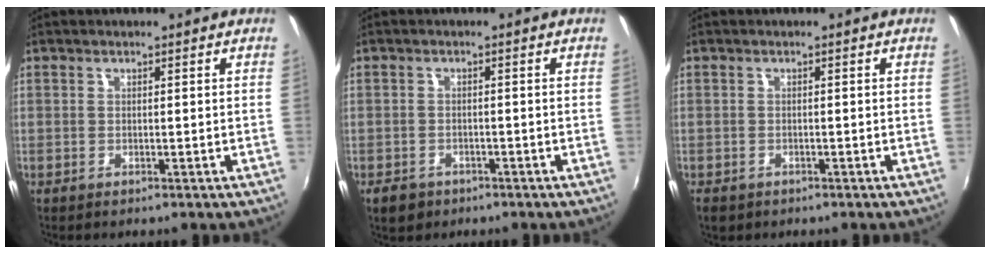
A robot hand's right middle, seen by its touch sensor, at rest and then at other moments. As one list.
[{"total": 3.6, "force": [-2.2, 2.5, 1.3], "torque": [-0.036, -0.001, -0.032]}, {"total": 2.2, "force": [-1.3, 1.4, 0.9], "torque": [-0.022, -0.005, -0.020]}]